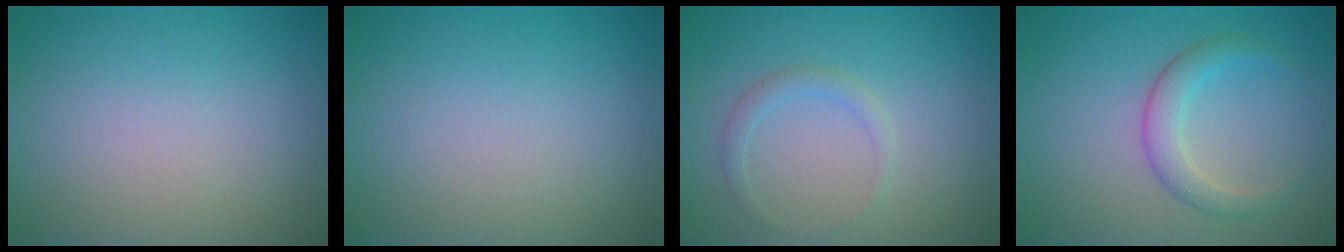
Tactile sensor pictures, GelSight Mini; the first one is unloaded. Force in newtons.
{"total": 0.0}
{"total": 1.3, "press": 1.3, "slide": 0.1}
{"total": 2.7, "press": 2.7, "slide": 0.2}